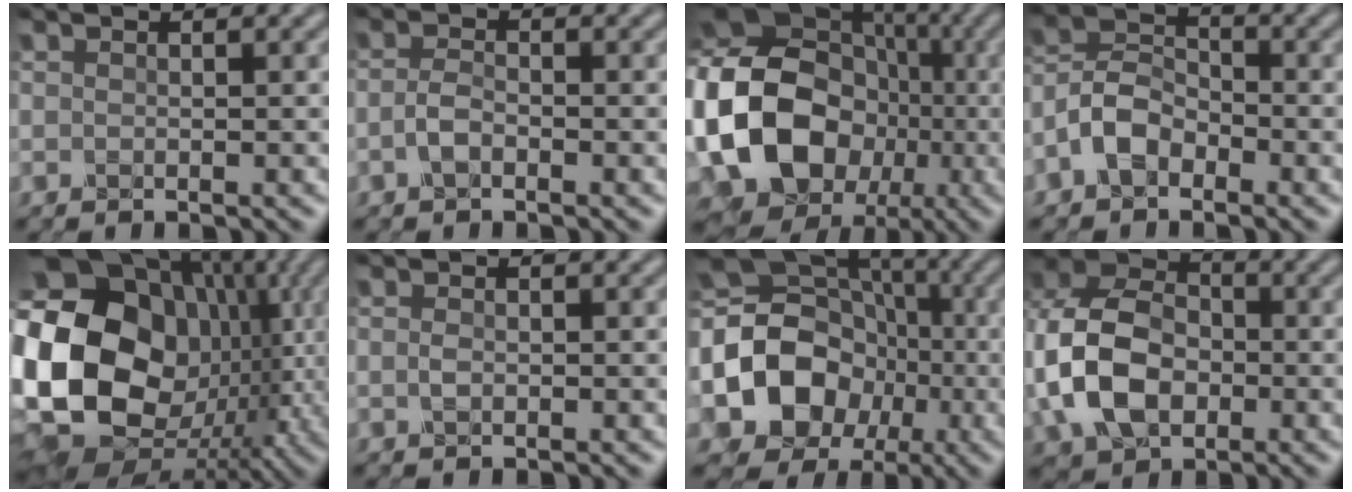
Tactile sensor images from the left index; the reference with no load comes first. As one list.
[{"total": 1.3, "force": [-0.6, 0.3, 1.1], "torque": [-0.027, 0.007, -0.016]}, {"total": 18.5, "force": [-2.7, 15.2, 10.2], "torque": [-0.208, -0.012, -0.052]}, {"total": 4.2, "force": [-2.3, 2.5, 2.4], "torque": [-0.052, 0.012, -0.055]}, {"total": 20.1, "force": [0.8, 15.5, 12.7], "torque": [-0.280, -0.001, 0.030]}, {"total": 0.6, "force": [0.0, 0.3, 0.5], "torque": [-0.014, 0.003, -0.001]}, {"total": 14.6, "force": [-1.7, 12.2, 7.9], "torque": [-0.160, -0.015, -0.034]}, {"total": 10.8, "force": [-1.8, 7.9, 7.1], "torque": [-0.181, -0.007, -0.041]}]